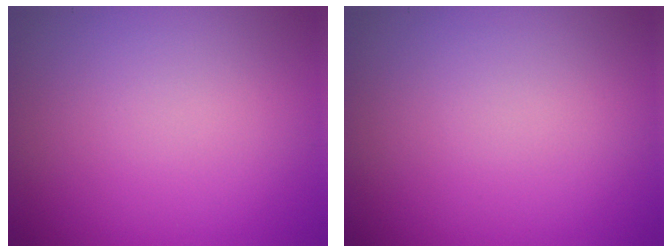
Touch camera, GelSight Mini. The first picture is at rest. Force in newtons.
{"total": 0.0}